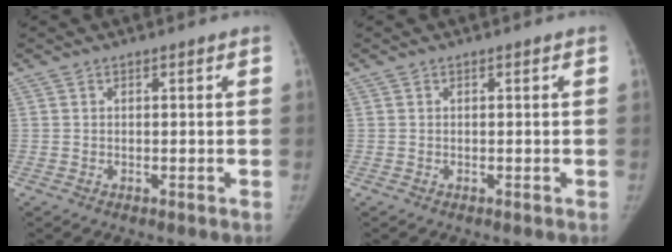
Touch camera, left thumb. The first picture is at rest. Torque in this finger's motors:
{"motor_torque": [0.00, 0.00, 0.07, -0.07, 0.00]}